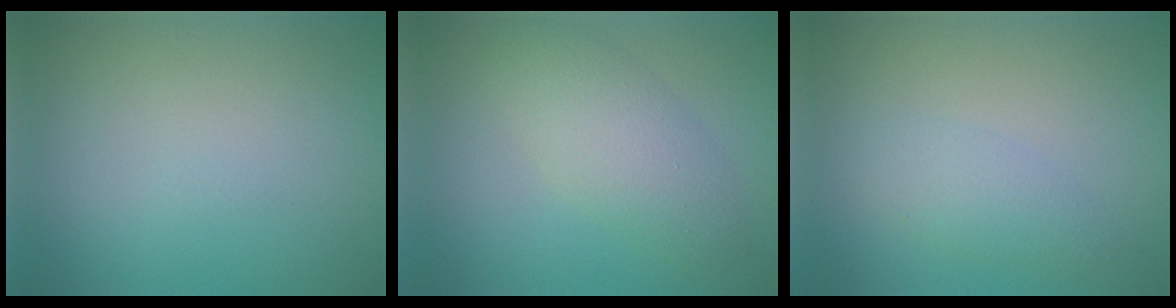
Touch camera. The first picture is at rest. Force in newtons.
{"total": 4.0, "press": 4.0, "slide": 0.3}
{"total": 1.9, "press": 1.9, "slide": 0.1}